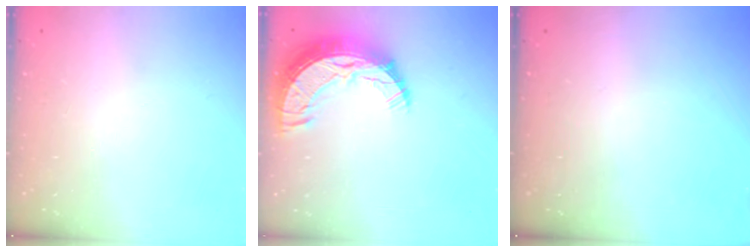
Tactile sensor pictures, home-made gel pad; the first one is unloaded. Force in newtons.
{"total": 14.4, "press": 14.3, "slide": 1.2}
{"total": 0.0}